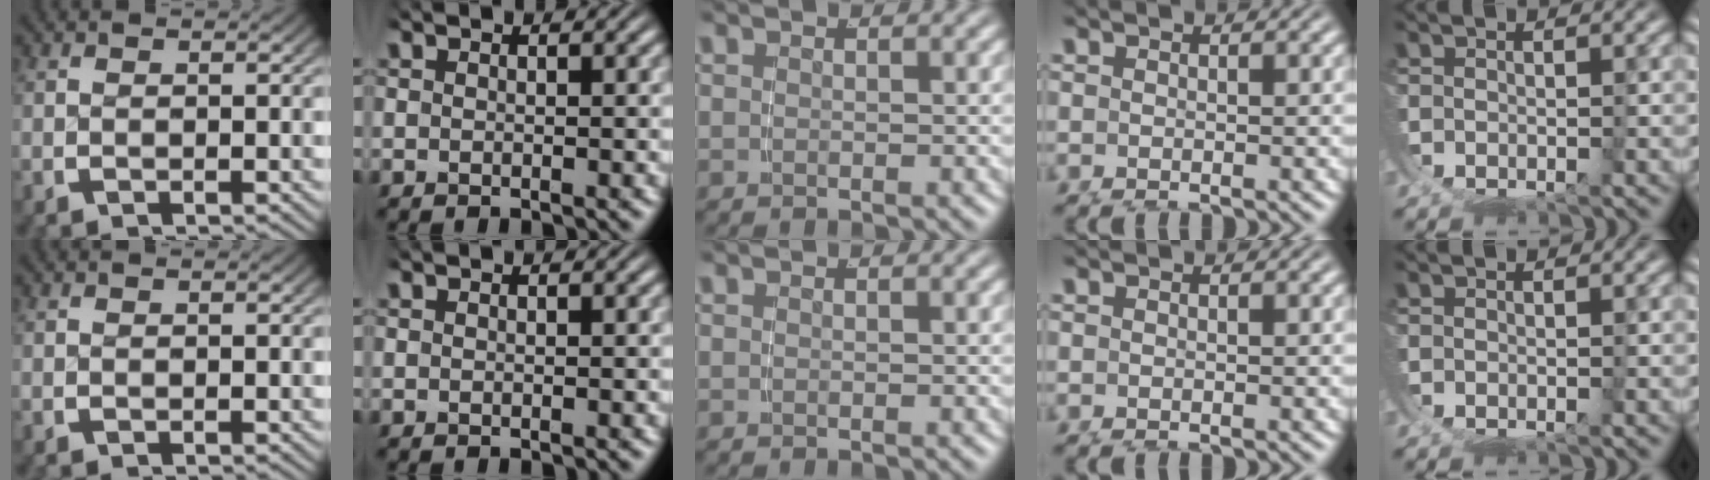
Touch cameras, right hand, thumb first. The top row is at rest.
{"little": {"total": 0.7, "force": [-0.2, 0.5, 0.4], "torque": [-0.008, -0.003, -0.002]}}